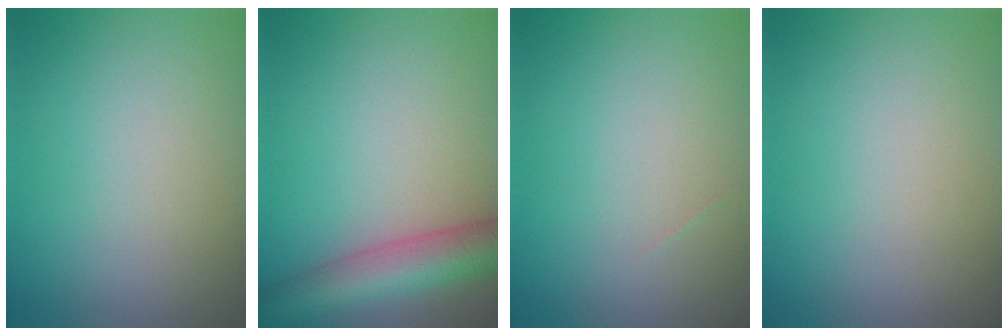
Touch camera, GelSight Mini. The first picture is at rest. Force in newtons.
{"total": 5.6, "press": 5.6, "slide": 0.2}
{"total": 0.0}
{"total": 0.0}